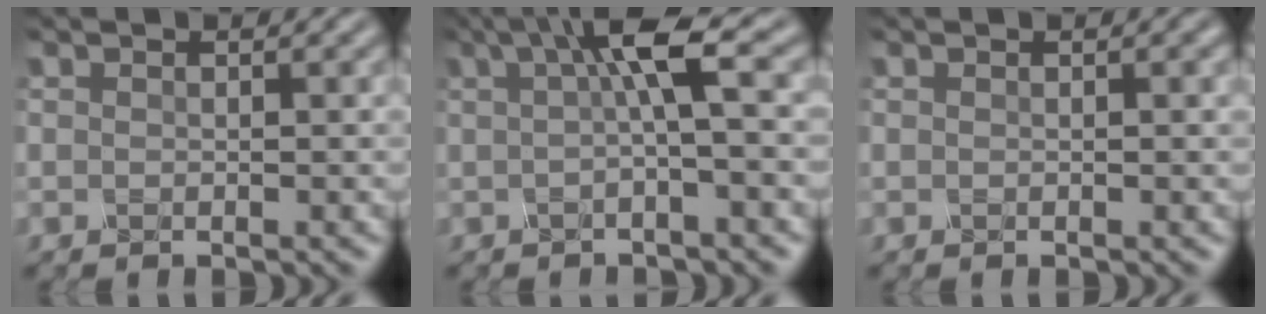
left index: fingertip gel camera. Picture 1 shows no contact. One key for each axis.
{"total": 4.9, "fx": 0.9, "fy": 0.6, "fz": 4.7, "tx": -0.085, "ty": 0.011, "tz": 0.010}
{"total": 1.3, "fx": 0.4, "fy": 0.4, "fz": 1.1, "tx": -0.015, "ty": 0.003, "tz": 0.006}